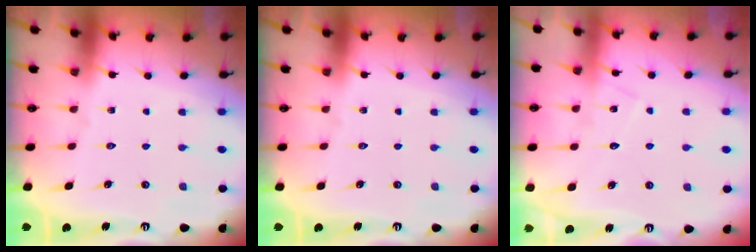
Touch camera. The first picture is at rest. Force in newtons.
{"total": 0.0}
{"total": 7.7, "press": 7.6, "slide": 0.6}